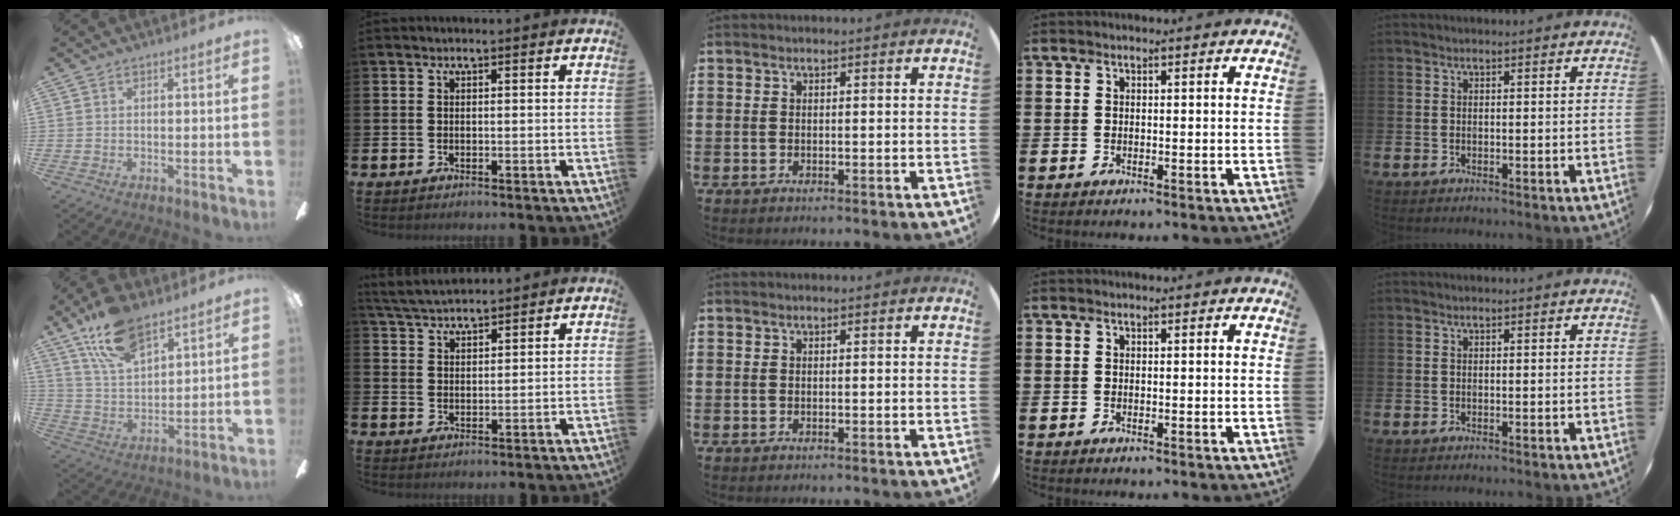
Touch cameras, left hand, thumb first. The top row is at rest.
{"thumb": {"total": 15.2, "force": [10.2, 7.1, 8.8], "torque": [-0.159, -0.038, 0.186]}, "index": {"total": 4.0, "force": [3.9, 0.6, 0.6], "torque": [-0.027, -0.016, 0.072]}}